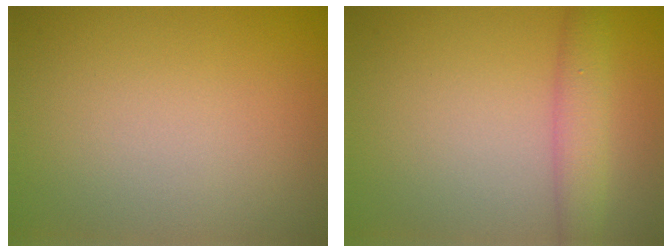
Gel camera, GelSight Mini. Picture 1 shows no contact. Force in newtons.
{"total": 3.0, "press": 3.0, "slide": 0.1}